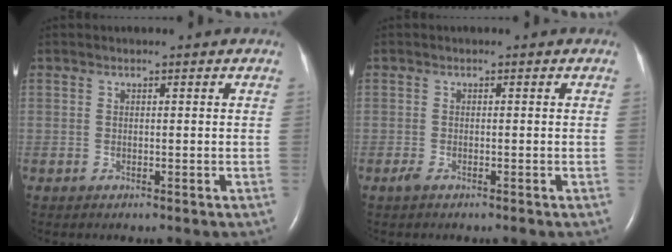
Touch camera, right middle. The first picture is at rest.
{"total": 1.2, "force": [-0.9, 0.1, 0.8], "torque": [-0.024, -0.005, -0.018]}